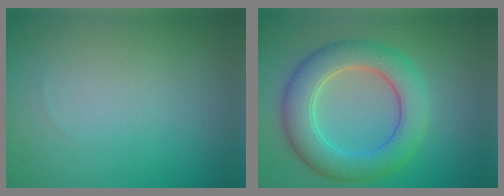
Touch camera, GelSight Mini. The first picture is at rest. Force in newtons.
{"total": 6.7, "press": 6.7, "slide": 0.4}